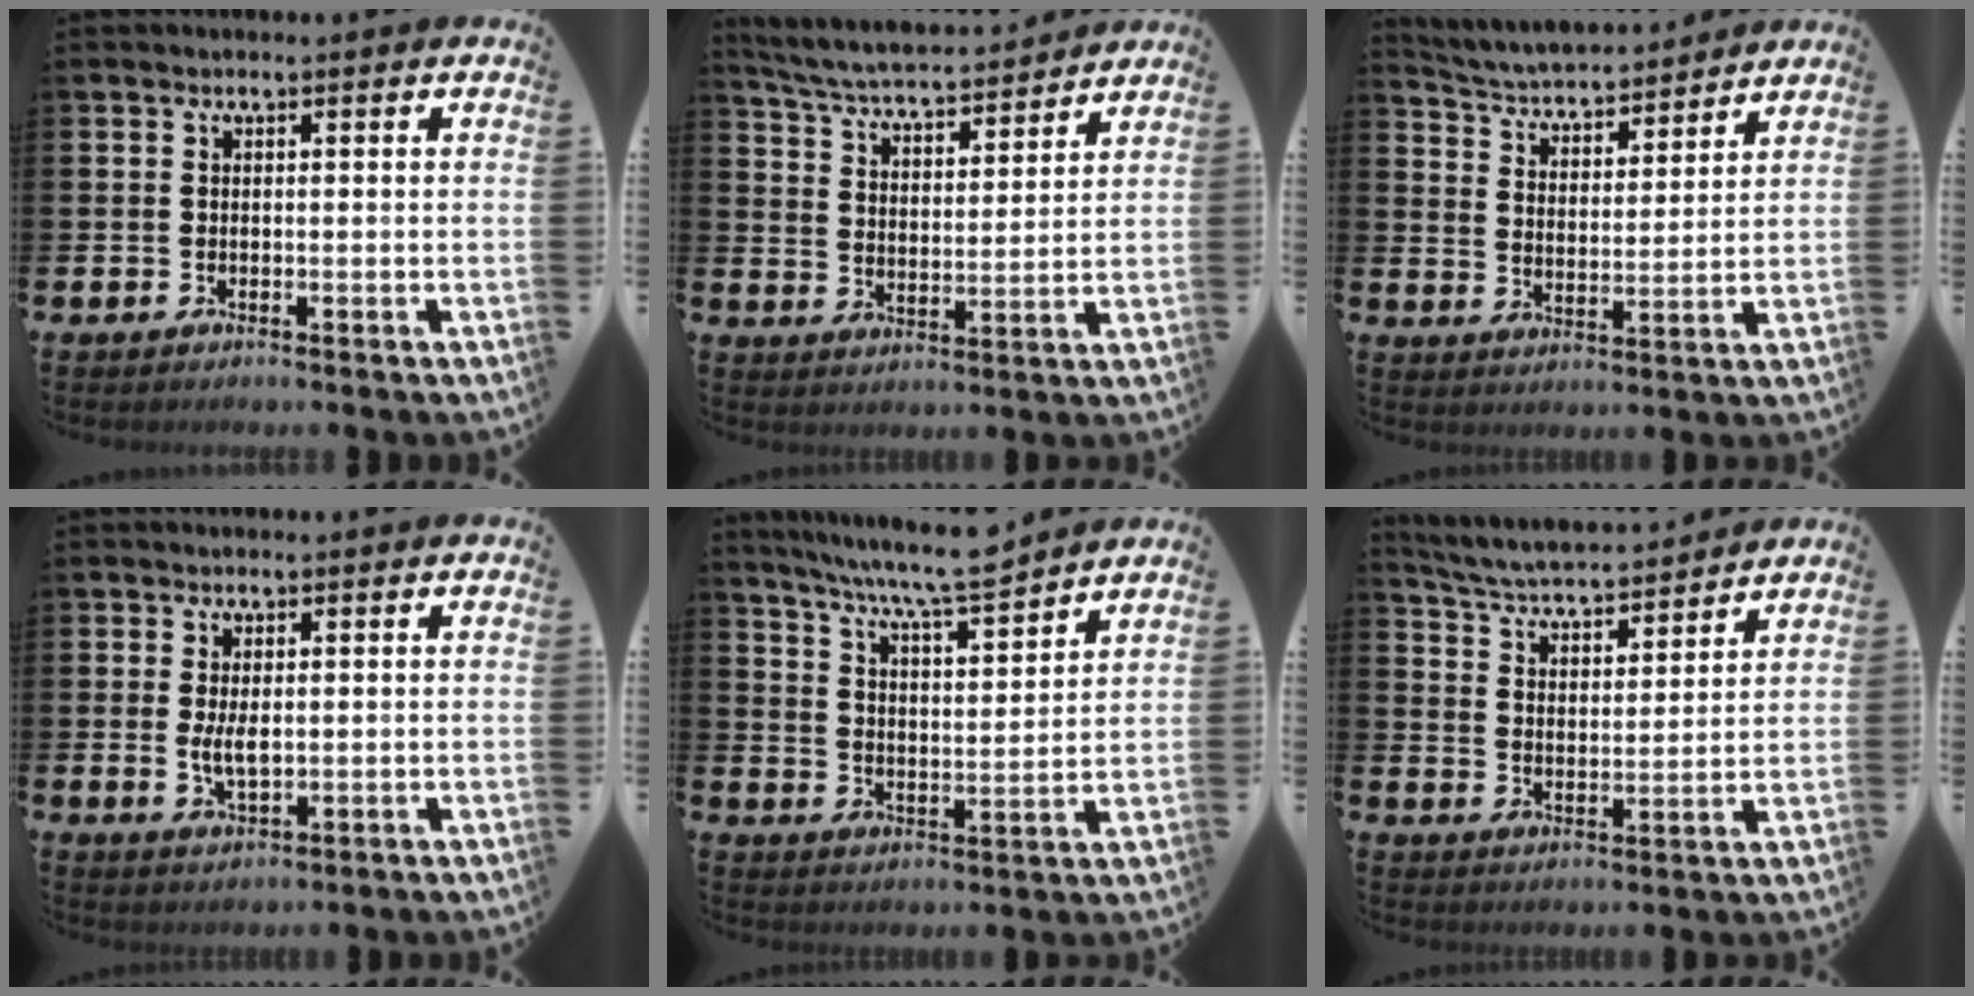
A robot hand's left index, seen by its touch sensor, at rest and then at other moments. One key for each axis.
{"total": 5.5, "fx": 5.3, "fy": 0.5, "fz": 1.3, "tx": -0.051, "ty": -0.041, "tz": 0.089}
{"total": 4.5, "fx": 4.4, "fy": 0.8, "fz": 0.6, "tx": -0.035, "ty": -0.040, "tz": 0.071}
{"total": 3.1, "fx": 0.2, "fy": 1.4, "fz": 2.7, "tx": -0.042, "ty": -0.001, "tz": 0.000}
{"total": 8.3, "fx": 7.8, "fy": 0.1, "fz": 2.9, "tx": -0.076, "ty": -0.049, "tz": 0.136}
{"total": 5.1, "fx": 4.9, "fy": 0.5, "fz": 1.0, "tx": -0.043, "ty": -0.041, "tz": 0.083}